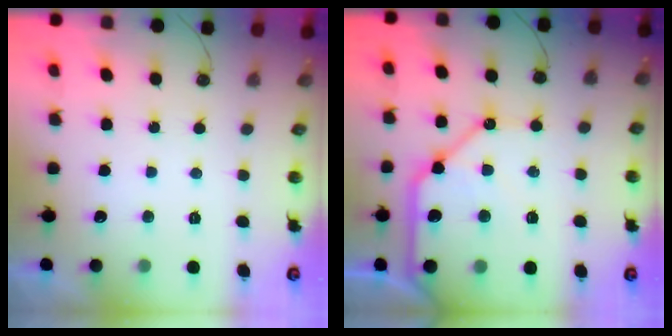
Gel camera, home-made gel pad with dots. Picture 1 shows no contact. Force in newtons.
{"total": 17.9, "press": 17.8, "slide": 1.9}